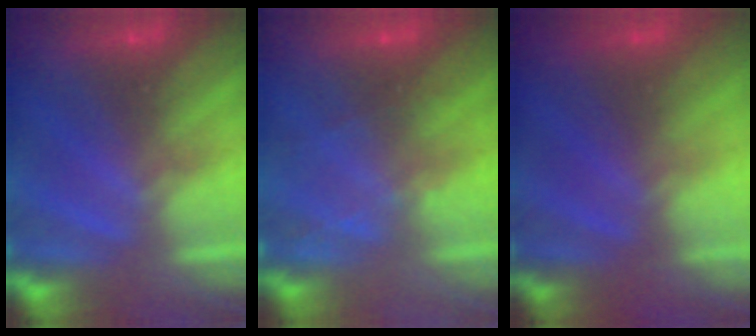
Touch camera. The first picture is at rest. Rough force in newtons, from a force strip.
{"total": 2.2}
{"total": 2.4}